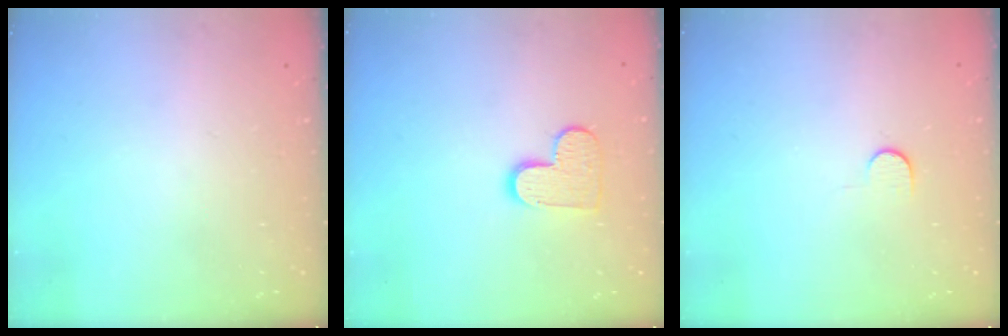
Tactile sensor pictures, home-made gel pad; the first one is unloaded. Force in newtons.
{"total": 8.8, "press": 8.8, "slide": 0.4}
{"total": 5.4, "press": 5.4, "slide": 0.6}